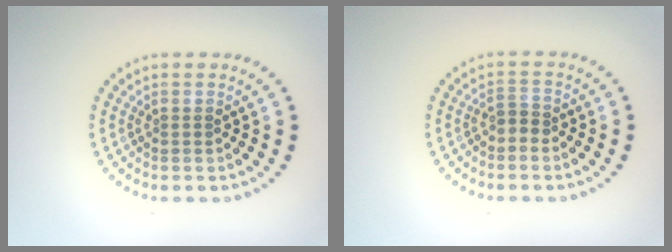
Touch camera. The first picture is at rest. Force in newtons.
{"total": 1.4, "press": 1.1, "slide": 0.8}